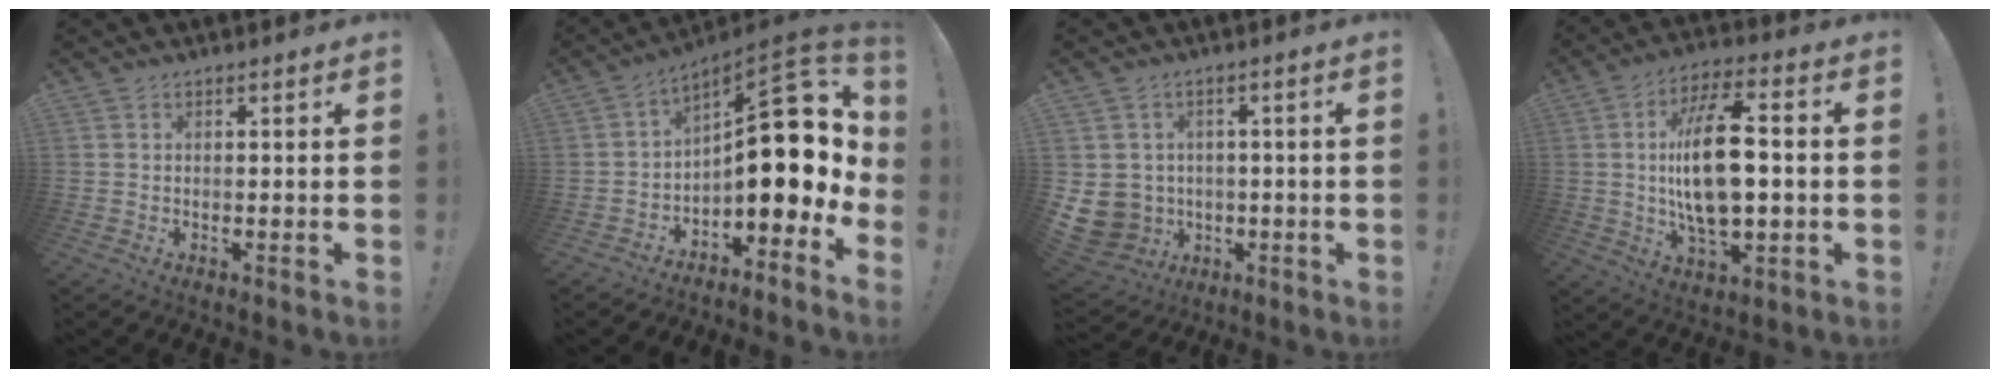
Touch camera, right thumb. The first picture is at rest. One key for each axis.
{"total": 17.3, "fx": 1.7, "fy": 8.0, "fz": 15.3, "tx": -0.195, "ty": -0.020, "tz": 0.033}
{"total": 8.1, "fx": -0.7, "fy": 7.6, "fz": 2.5, "tx": -0.079, "ty": -0.002, "tz": -0.005}
{"total": 18.6, "fx": 0.0, "fy": 8.4, "fz": 16.6, "tx": -0.302, "ty": 0.001, "tz": -0.008}